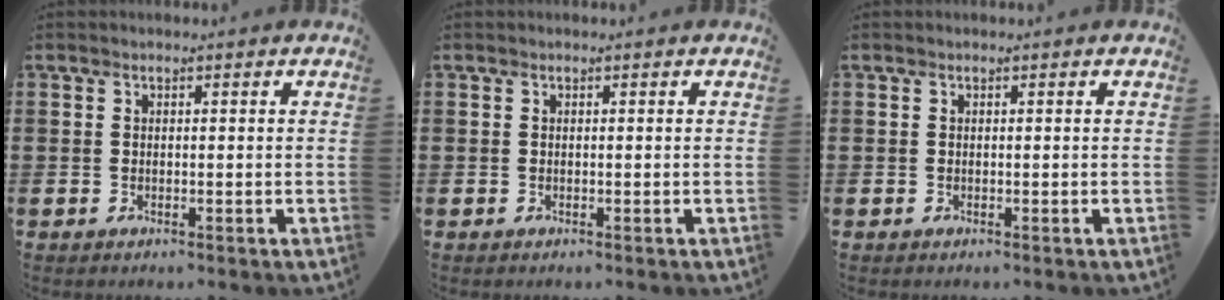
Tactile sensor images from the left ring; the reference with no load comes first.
{"total": 0.0}
{"total": 0.0}